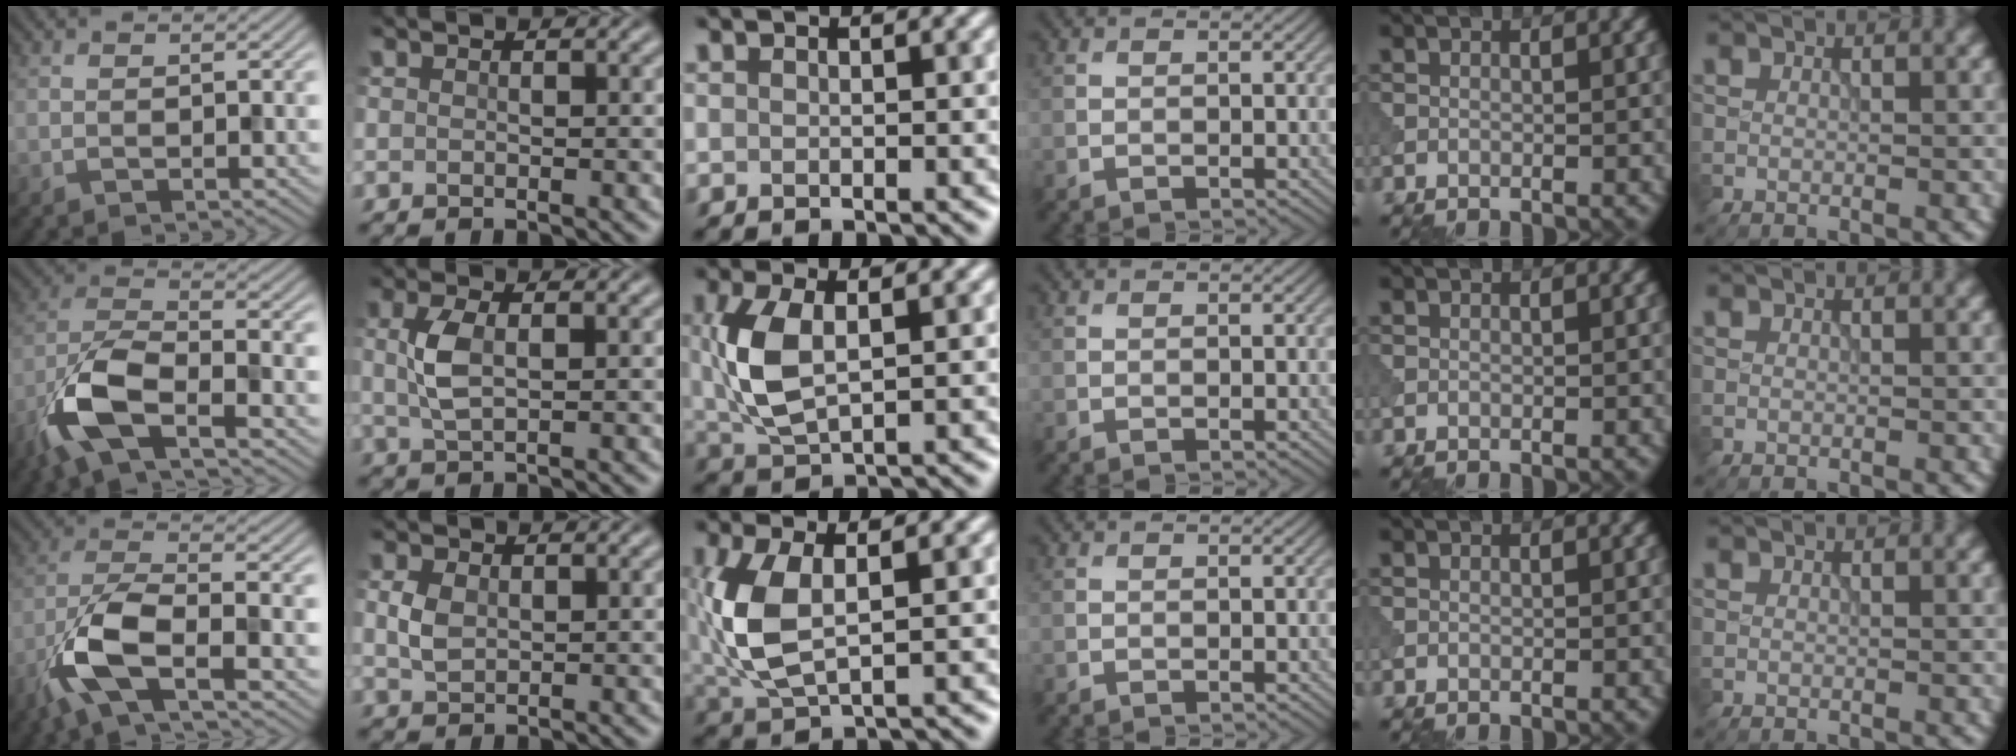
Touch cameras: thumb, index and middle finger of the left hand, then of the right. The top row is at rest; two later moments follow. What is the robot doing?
{"motion": "wipe", "object": "makeup brush"}